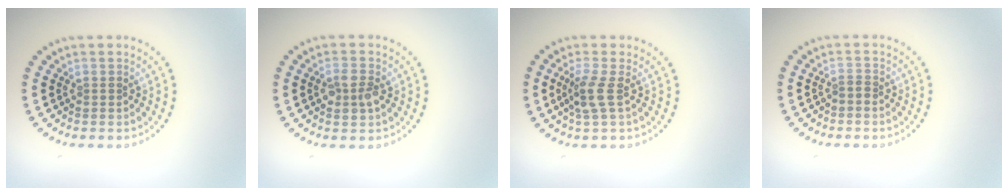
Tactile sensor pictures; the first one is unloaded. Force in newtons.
{"total": 2.4, "press": 2.4, "slide": 0.1}
{"total": 2.3, "press": 1.8, "slide": 1.4}
{"total": 0.6, "press": 0.3, "slide": 0.5}